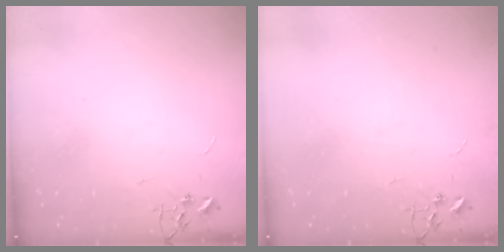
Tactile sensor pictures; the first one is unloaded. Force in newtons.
{"total": 0.0}